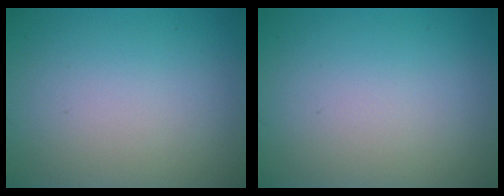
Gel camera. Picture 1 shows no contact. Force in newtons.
{"total": 0.0}